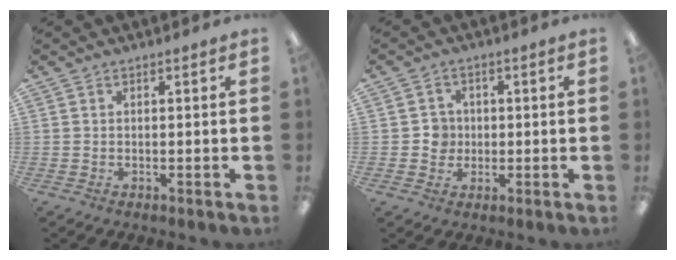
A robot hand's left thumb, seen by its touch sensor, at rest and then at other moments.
{"total": 3.9, "force": [0.1, 3.8, 0.6], "torque": [-0.004, 0.002, -0.004]}